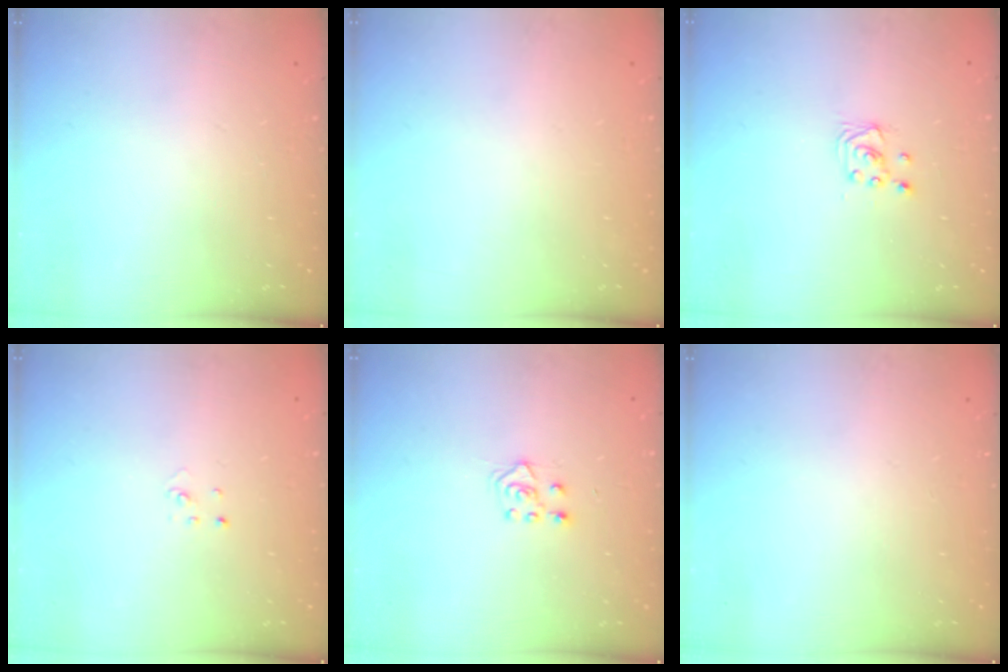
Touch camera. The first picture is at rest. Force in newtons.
{"total": 0.0}
{"total": 2.5, "press": 2.5, "slide": 0.2}
{"total": 2.0, "press": 2.0, "slide": 0.1}
{"total": 4.8, "press": 4.7, "slide": 0.7}
{"total": 0.0}